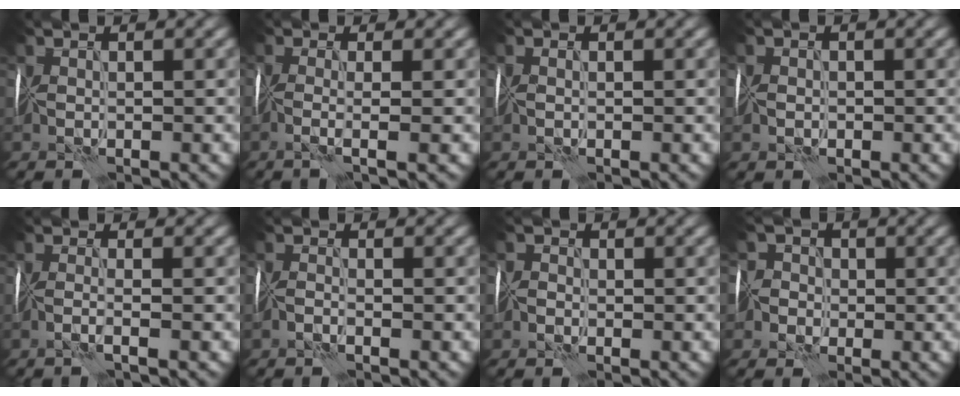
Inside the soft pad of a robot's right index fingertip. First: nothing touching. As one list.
[{"total": 2.3, "force": [-0.8, 0.2, 2.1], "torque": [-0.037, -0.006, -0.027]}, {"total": 0.6, "force": [-0.1, 0.4, 0.5], "torque": [-0.010, 0.001, -0.006]}, {"total": 1.1, "force": [-0.6, 0.8, 0.4], "torque": [-0.011, -0.005, -0.014]}, {"total": 1.5, "force": [-1.0, -0.2, 1.1], "torque": [-0.024, -0.003, -0.031]}, {"total": 1.1, "force": [-0.9, -0.2, 0.4], "torque": [-0.016, 0.001, -0.024]}, {"total": 0.8, "force": [-0.7, 0.4, 0.0], "torque": [0.005, 0.002, -0.021]}, {"total": 3.8, "force": [-1.3, 3.4, 1.0], "torque": [0.008, 0.017, -0.054]}]